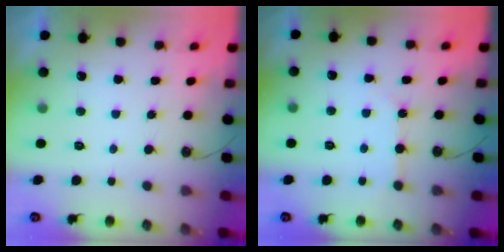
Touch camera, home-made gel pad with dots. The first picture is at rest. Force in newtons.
{"total": 3.6, "press": 3.6, "slide": 0.5}